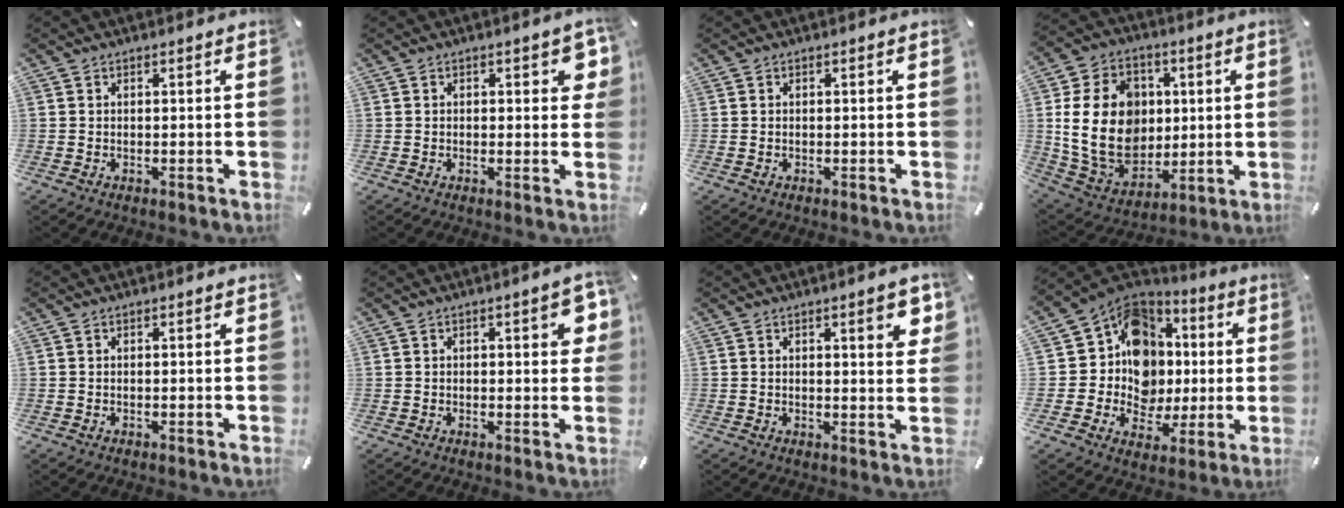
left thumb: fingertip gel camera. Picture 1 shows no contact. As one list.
[{"total": 4.2, "force": [1.1, 2.0, 3.5], "torque": [-0.040, -0.003, 0.011]}, {"total": 0.0}, {"total": 21.0, "force": [1.7, 16.7, 12.7], "torque": [-0.257, -0.002, 0.038]}, {"total": 0.0}, {"total": 5.9, "force": [1.2, 2.5, 5.2], "torque": [-0.067, -0.001, 0.013]}, {"total": 6.2, "force": [2.6, 1.8, 5.3], "torque": [-0.074, -0.007, 0.037]}, {"total": 13.4, "force": [2.0, 12.2, 5.1], "torque": [-0.090, -0.033, 0.049]}]